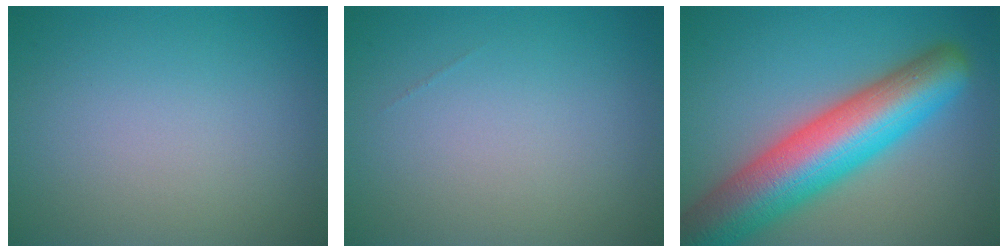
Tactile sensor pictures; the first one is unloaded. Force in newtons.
{"total": 0.0}
{"total": 11.8, "press": 11.8, "slide": 0.6}